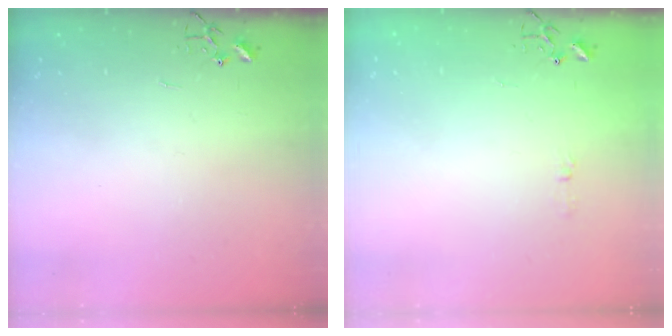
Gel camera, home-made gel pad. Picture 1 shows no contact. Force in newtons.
{"total": 3.3, "press": 3.2, "slide": 0.4}